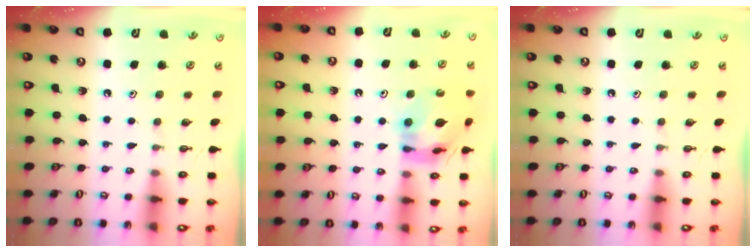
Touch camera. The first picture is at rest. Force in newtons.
{"total": 12.3, "press": 12.2, "slide": 1.5}
{"total": 0.0}